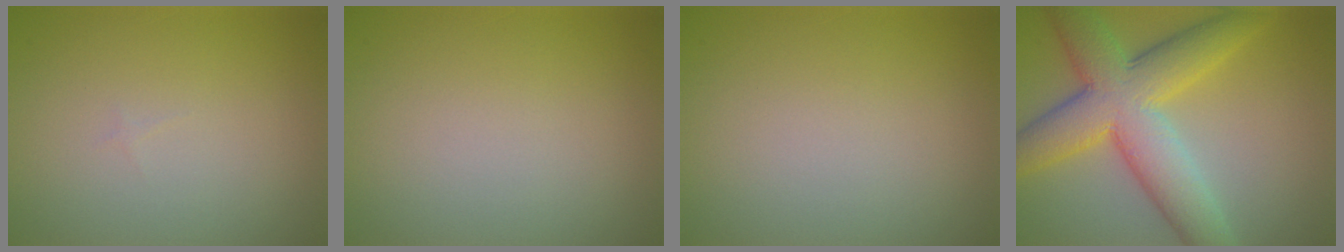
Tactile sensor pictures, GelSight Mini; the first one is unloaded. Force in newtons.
{"total": 0.0}
{"total": 0.0}
{"total": 9.5, "press": 9.5, "slide": 0.2}